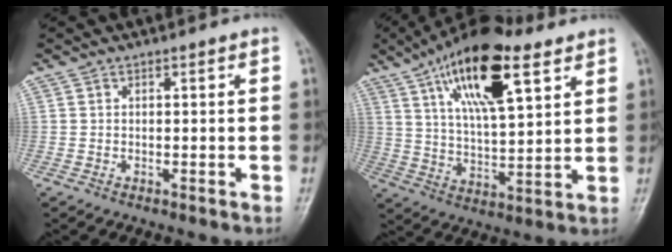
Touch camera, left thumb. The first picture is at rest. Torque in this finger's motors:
{"motor_torque": [0.84, -0.08, 1.89, -0.88, 0.21]}